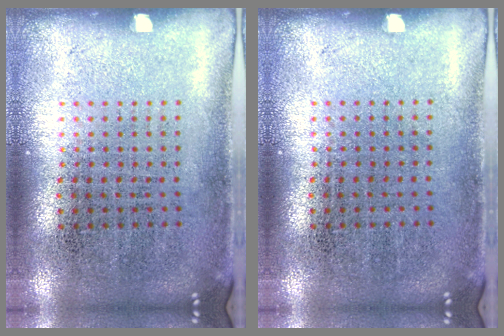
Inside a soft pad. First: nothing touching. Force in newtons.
{"total": 0.0}